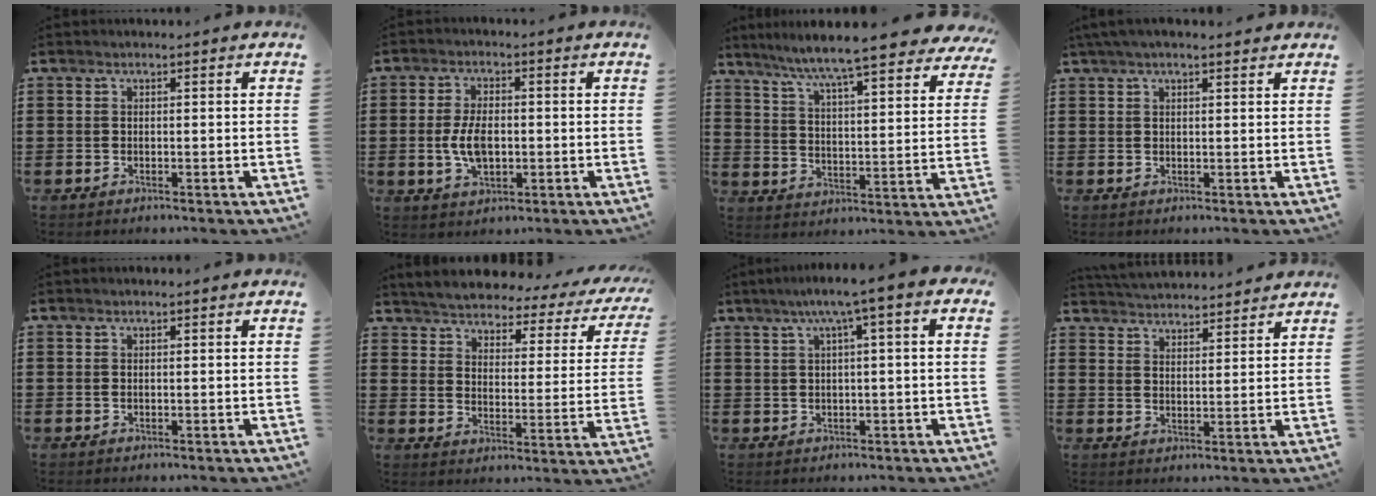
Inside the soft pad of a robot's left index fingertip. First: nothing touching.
{"total": 5.9, "force": [-0.6, 3.1, 5.1], "torque": [-0.112, -0.001, -0.014]}
{"total": 7.4, "force": [6.6, -0.5, 3.2], "torque": [-0.091, -0.044, 0.108]}
{"total": 2.6, "force": [1.9, 0.7, 1.7], "torque": [-0.036, 0.005, 0.035]}
{"total": 0.0}
{"total": 3.5, "force": [3.5, 0.2, 0.5], "torque": [-0.036, -0.030, 0.052]}
{"total": 4.5, "force": [0.9, -0.1, 4.4], "torque": [-0.084, 0.000, 0.009]}
{"total": 3.8, "force": [3.8, 0.0, -0.1], "torque": [-0.010, -0.019, 0.068]}